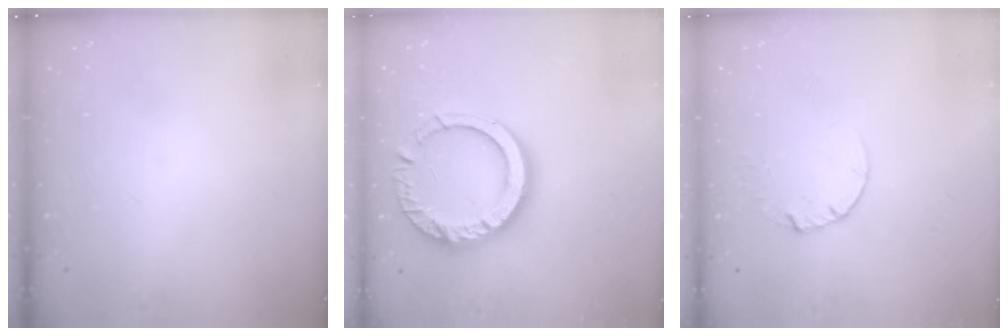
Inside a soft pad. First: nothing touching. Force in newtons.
{"total": 16.7, "press": 16.7, "slide": 1.4}
{"total": 2.7, "press": 2.7, "slide": 0.2}